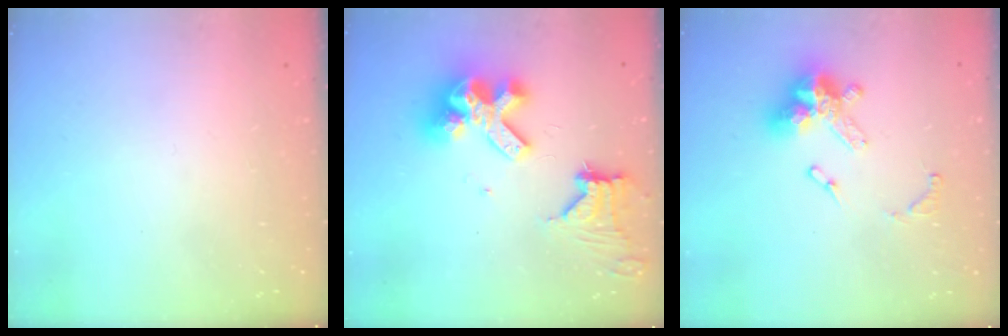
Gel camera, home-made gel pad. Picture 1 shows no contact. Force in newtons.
{"total": 14.9, "press": 14.8, "slide": 1.6}
{"total": 14.0, "press": 14.0, "slide": 1.6}